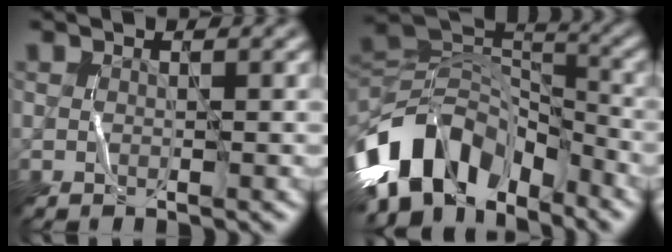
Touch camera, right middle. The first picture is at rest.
{"total": 10.6, "force": [-5.6, 6.6, 6.2], "torque": [-0.113, 0.022, -0.111]}